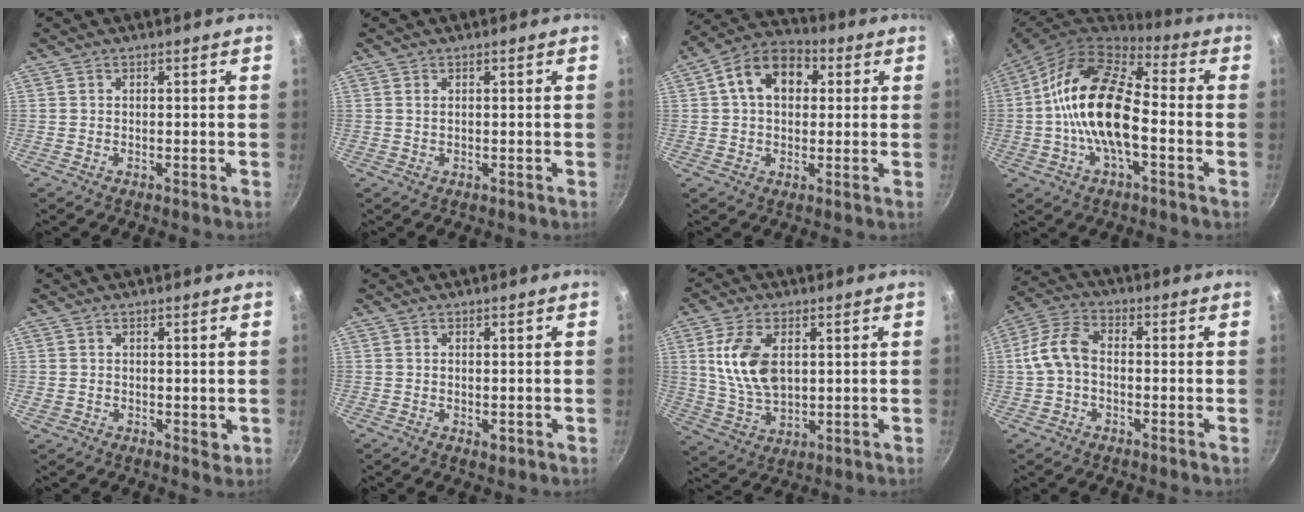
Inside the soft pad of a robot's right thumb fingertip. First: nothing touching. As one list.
[{"total": 0.7, "force": [0.3, 0.4, 0.5], "torque": [-0.010, 0.001, 0.005]}, {"total": 12.1, "force": [2.8, 8.6, 8.0], "torque": [-0.102, 0.021, 0.026]}, {"total": 18.0, "force": [-2.0, 8.9, 15.6], "torque": [-0.269, 0.040, -0.056]}, {"total": 2.8, "force": [0.1, 2.2, 1.7], "torque": [-0.023, -0.003, 0.003]}, {"total": 1.7, "force": [-0.3, 1.1, 1.2], "torque": [-0.016, -0.004, -0.004]}, {"total": 11.8, "force": [2.6, 6.9, 9.2], "torque": [-0.167, -0.016, 0.057]}, {"total": 8.0, "force": [-0.8, 5.3, 5.9], "torque": [-0.112, 0.031, -0.028]}]